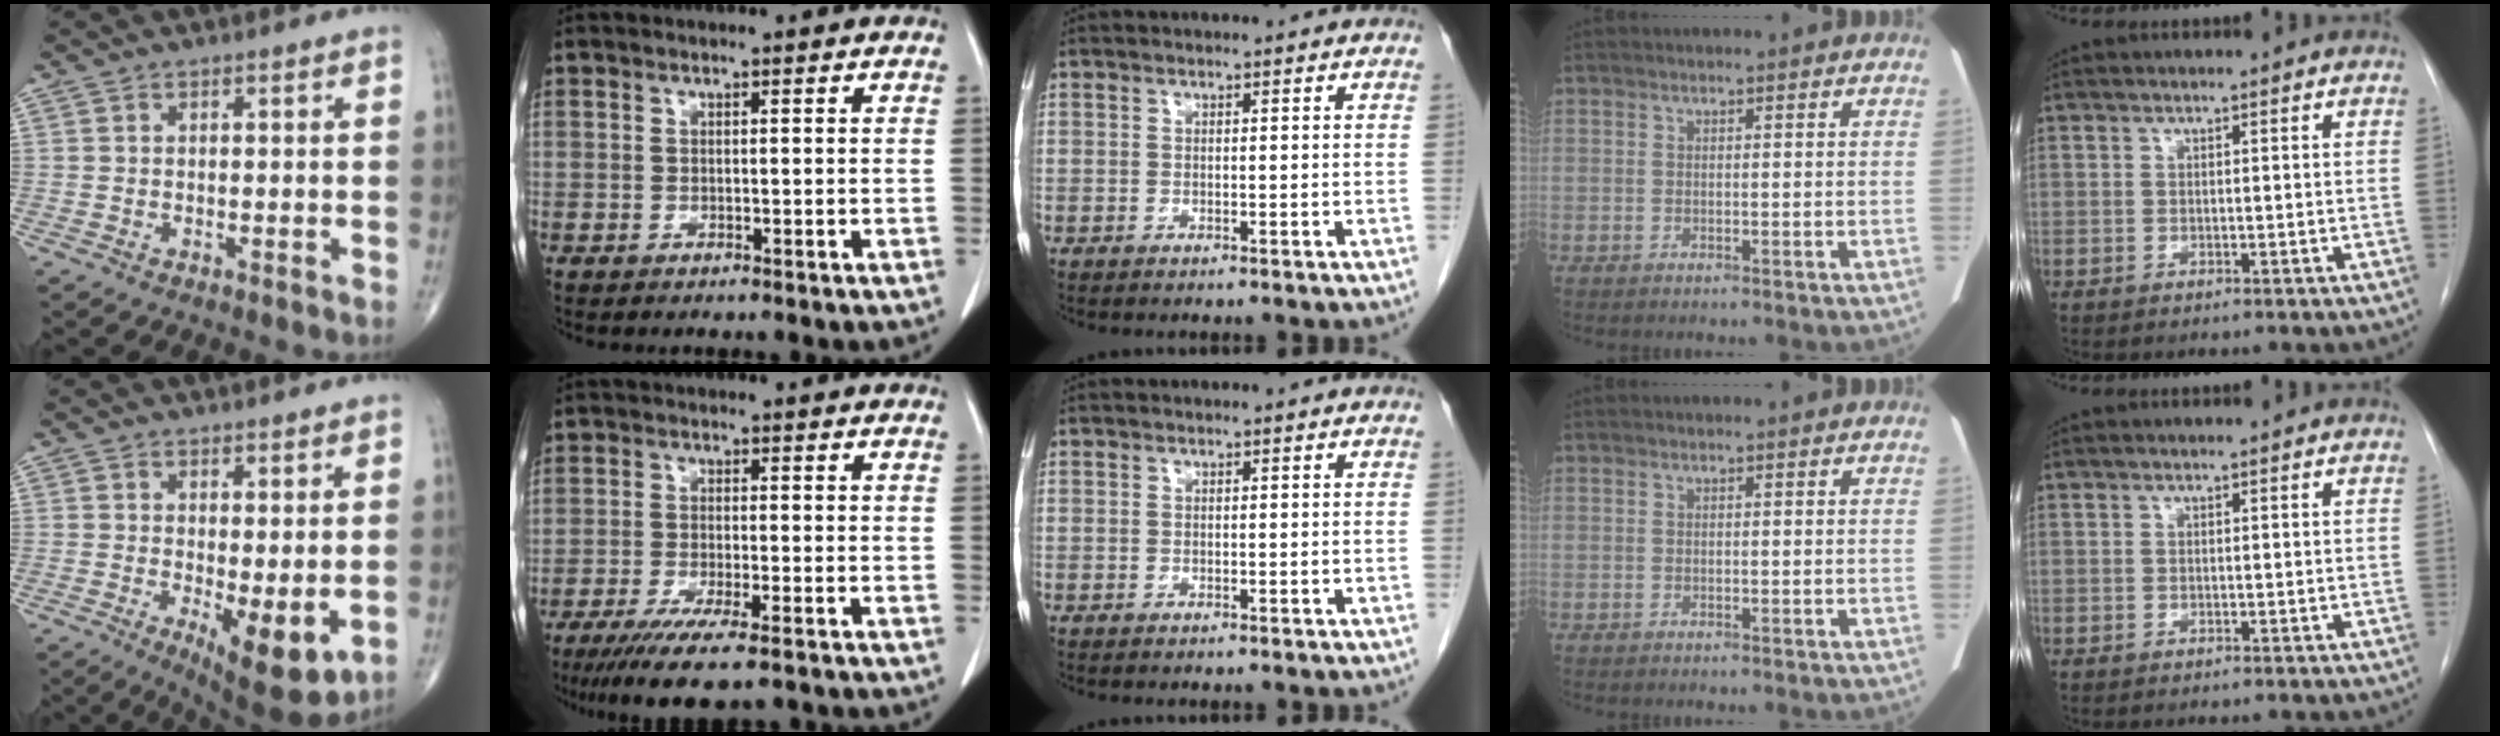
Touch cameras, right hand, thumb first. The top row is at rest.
{"thumb": {"total": 9.4, "force": [-1.7, 3.1, 8.7], "torque": [-0.123, -0.026, -0.016]}, "index": {"total": 10.1, "force": [-7.3, 0.9, 6.9], "torque": [-0.107, -0.023, -0.110]}}